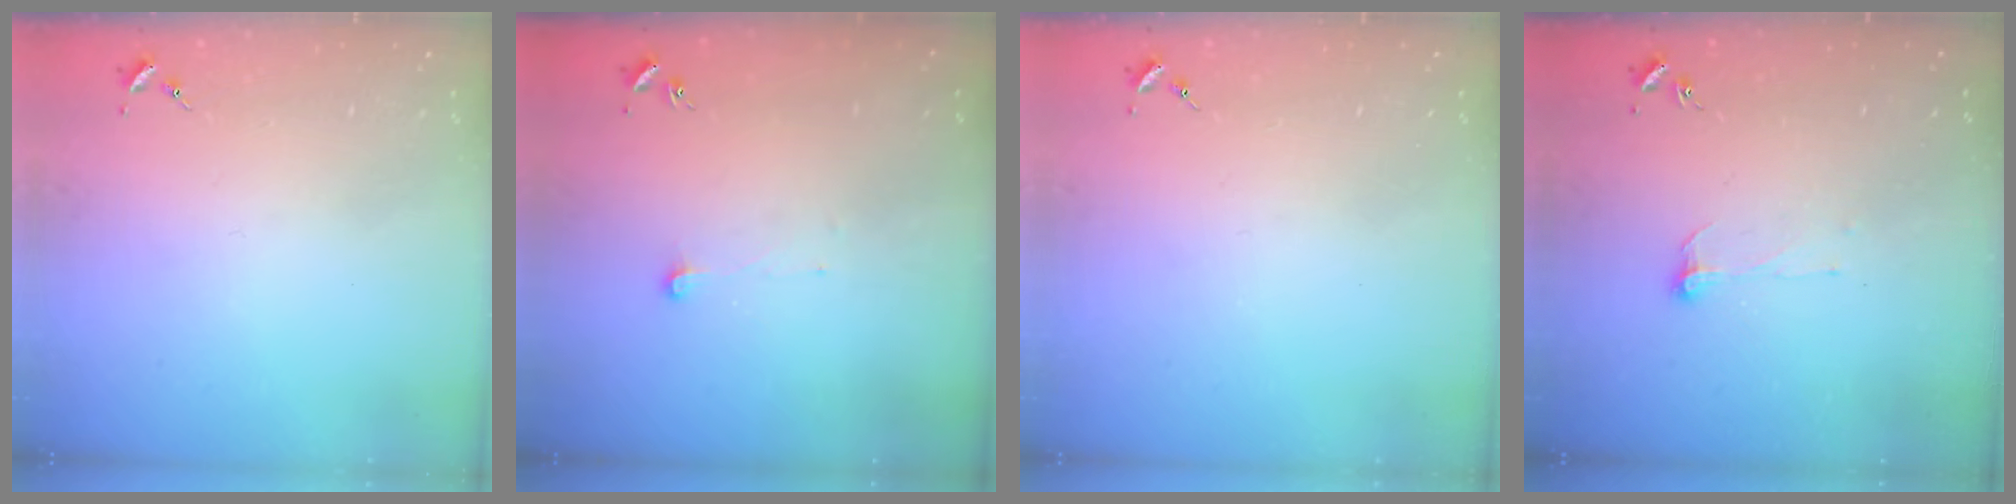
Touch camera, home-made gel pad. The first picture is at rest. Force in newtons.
{"total": 3.5, "press": 3.5, "slide": 0.3}
{"total": 0.0}
{"total": 6.0, "press": 6.0, "slide": 0.5}